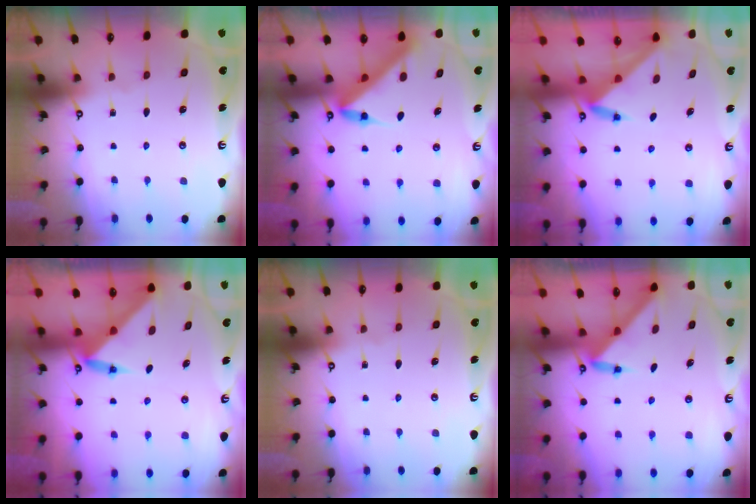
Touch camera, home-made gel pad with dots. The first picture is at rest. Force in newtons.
{"total": 4.6, "press": 4.6, "slide": 0.4}
{"total": 3.4, "press": 3.4, "slide": 0.4}
{"total": 3.8, "press": 3.8, "slide": 0.3}
{"total": 0.0}
{"total": 3.0, "press": 3.0, "slide": 0.3}